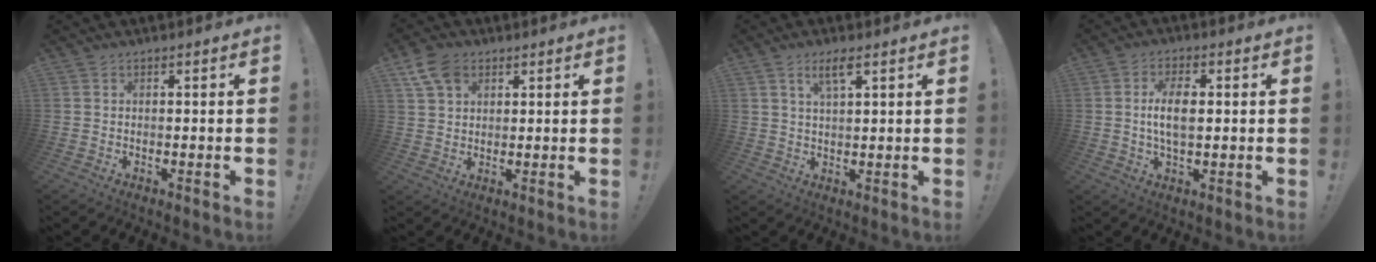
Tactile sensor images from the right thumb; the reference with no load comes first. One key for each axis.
{"total": 7.9, "fx": 4.3, "fy": 5.5, "fz": 3.8, "tx": -0.064, "ty": -0.008, "tz": 0.085}
{"total": 5.0, "fx": 2.9, "fy": 1.4, "fz": 3.8, "tx": -0.065, "ty": -0.005, "tz": 0.047}
{"total": 7.8, "fx": 0.6, "fy": 3.6, "fz": 6.8, "tx": -0.115, "ty": -0.002, "tz": 0.006}